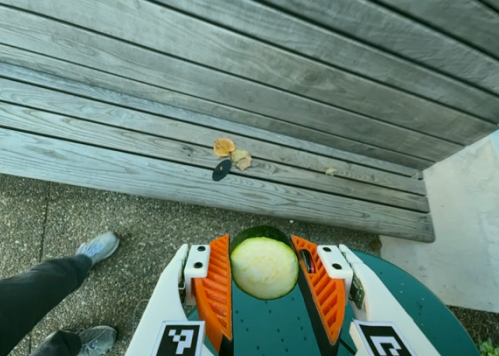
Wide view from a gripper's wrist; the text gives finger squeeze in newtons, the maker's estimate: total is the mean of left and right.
{"total": 9.7, "left": 9.4, "right": 10.1}